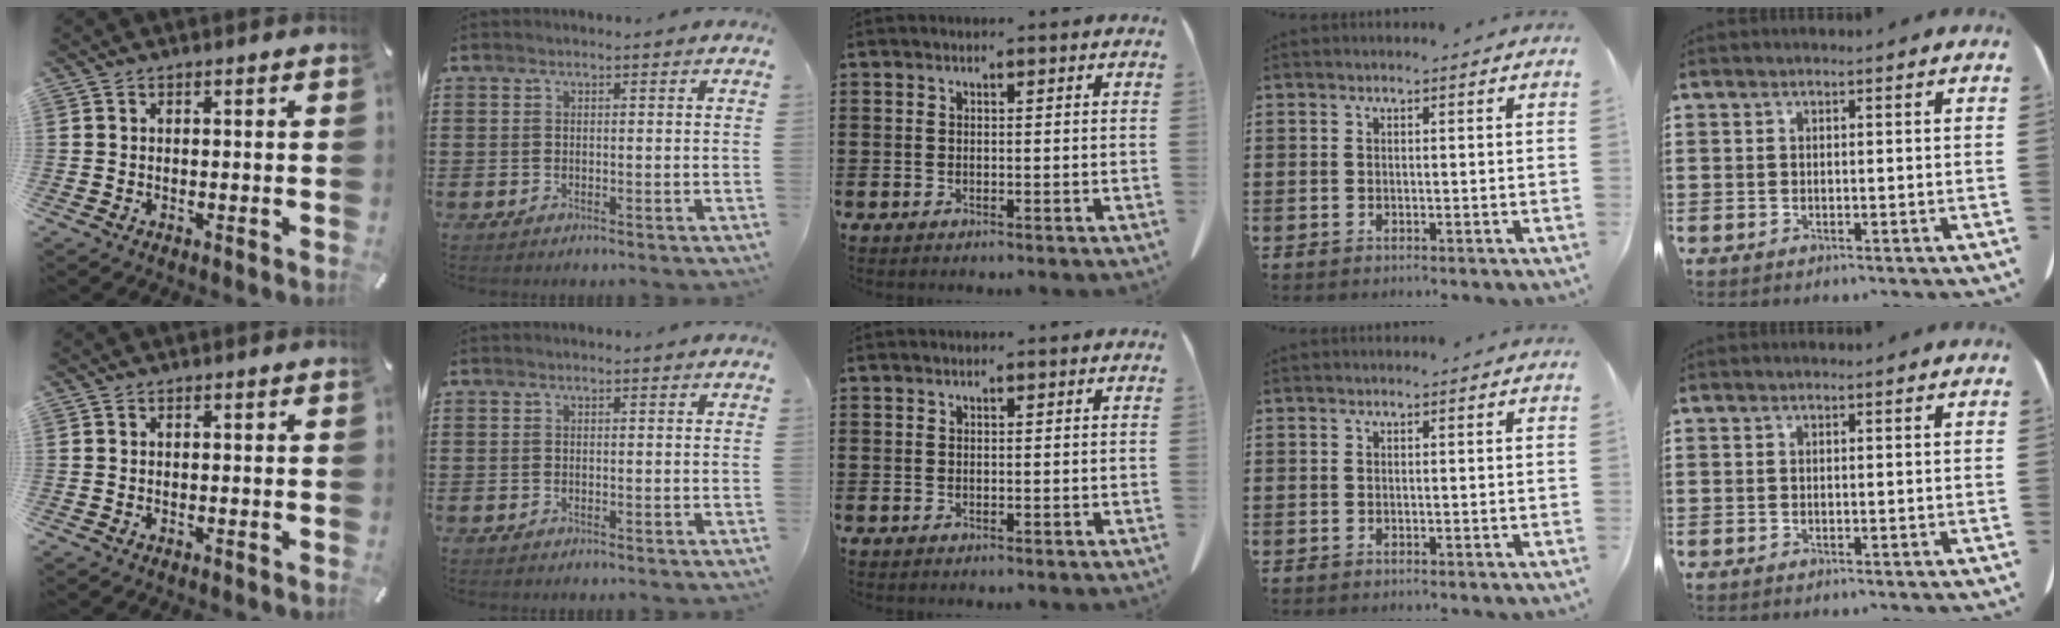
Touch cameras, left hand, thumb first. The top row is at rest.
{}